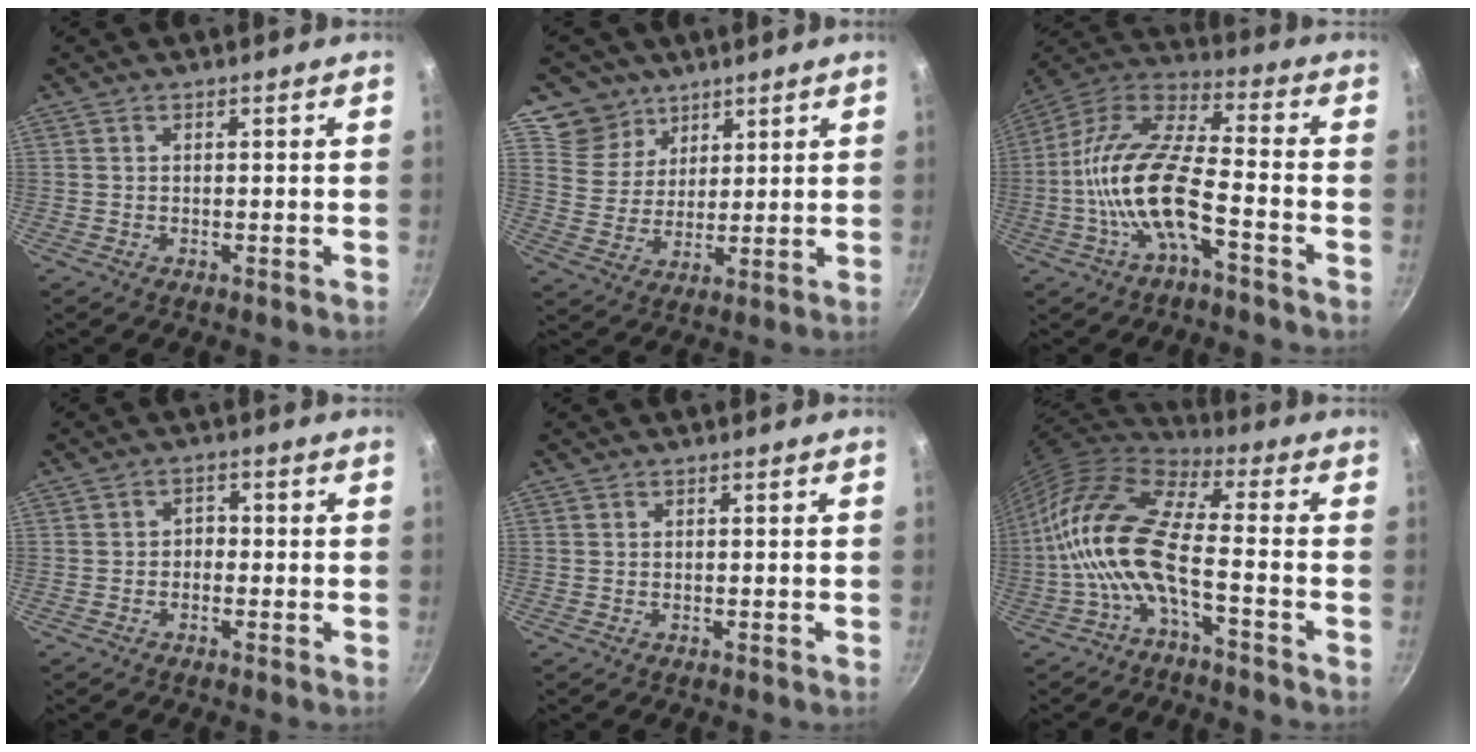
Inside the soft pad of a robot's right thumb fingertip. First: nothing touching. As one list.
[{"total": 8.4, "force": [5.7, 6.1, 0.7], "torque": [0.025, -0.035, 0.102]}, {"total": 15.9, "force": [-5.3, 5.8, 13.9], "torque": [-0.268, 0.047, -0.116]}, {"total": 2.0, "force": [-0.7, 1.6, 1.0], "torque": [-0.004, 0.012, -0.016]}, {"total": 0.0}, {"total": 15.2, "force": [-3.8, 5.5, 13.6], "torque": [-0.274, 0.042, -0.088]}]